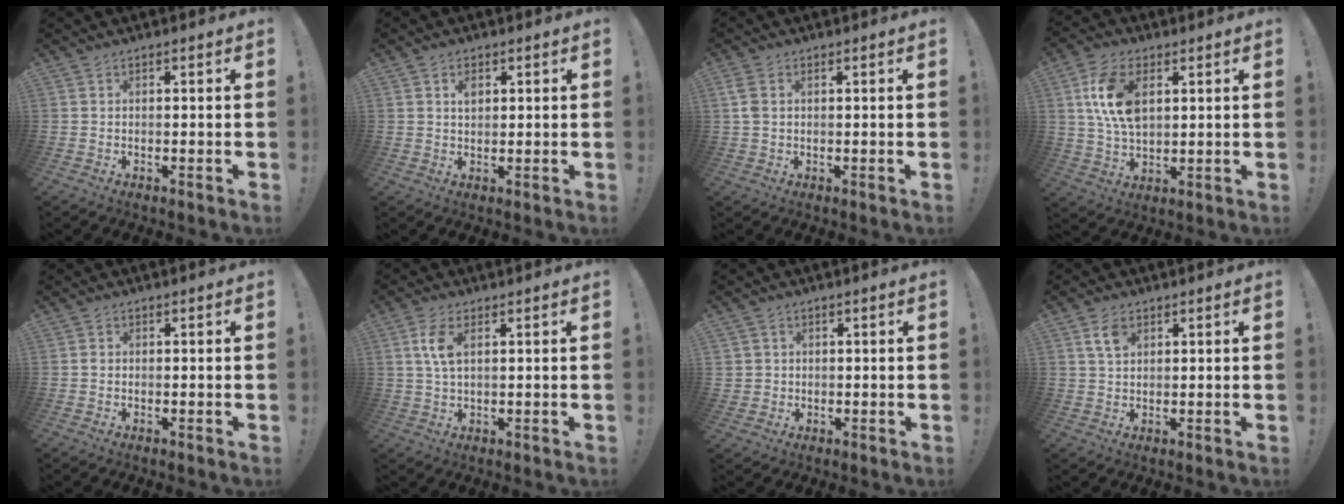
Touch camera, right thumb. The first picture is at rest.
{"total": 2.9, "force": [1.1, 2.0, 1.8], "torque": [-0.009, -0.007, 0.013]}
{"total": 3.4, "force": [1.2, 2.1, 2.4], "torque": [-0.051, -0.001, 0.021]}
{"total": 13.1, "force": [4.0, 7.8, 9.7], "torque": [-0.191, -0.005, 0.072]}
{"total": 0.6, "force": [-0.1, 0.5, 0.3], "torque": [-0.005, 0.002, -0.002]}
{"total": 6.4, "force": [1.9, 3.0, 5.3], "torque": [-0.098, -0.002, 0.031]}
{"total": 4.3, "force": [1.3, 4.0, 0.5], "torque": [0.000, -0.005, 0.027]}
{"total": 4.9, "force": [2.4, 2.8, 3.2], "torque": [-0.046, -0.005, 0.042]}